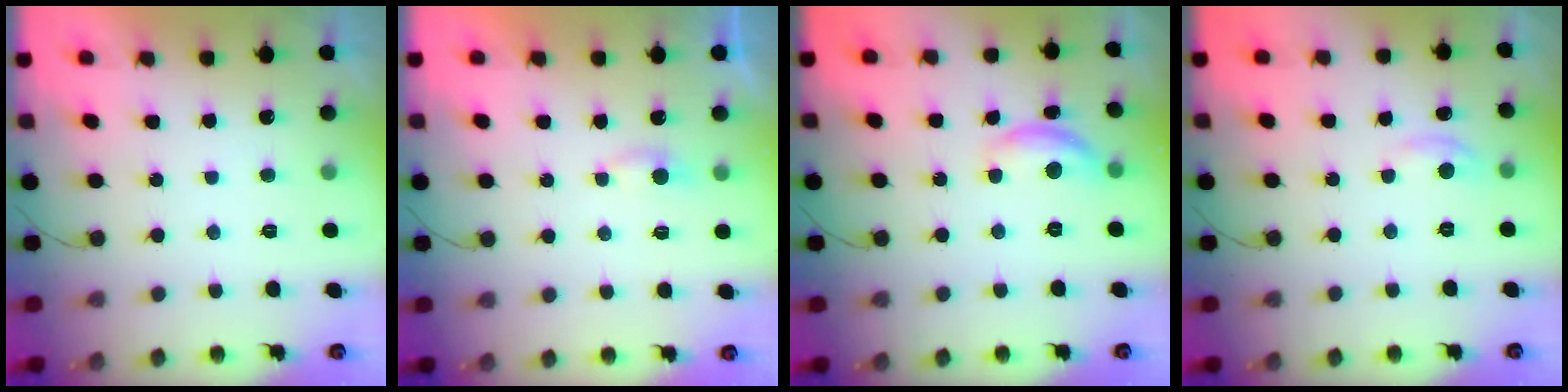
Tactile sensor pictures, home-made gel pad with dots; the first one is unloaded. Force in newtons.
{"total": 2.3, "press": 2.3, "slide": 0.3}
{"total": 10.6, "press": 10.6, "slide": 0.6}
{"total": 3.3, "press": 3.3, "slide": 0.5}